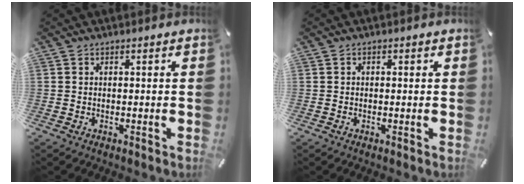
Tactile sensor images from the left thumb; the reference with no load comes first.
{"total": 0.7, "force": [-0.1, 0.7, 0.3], "torque": [-0.005, 0.005, -0.003]}